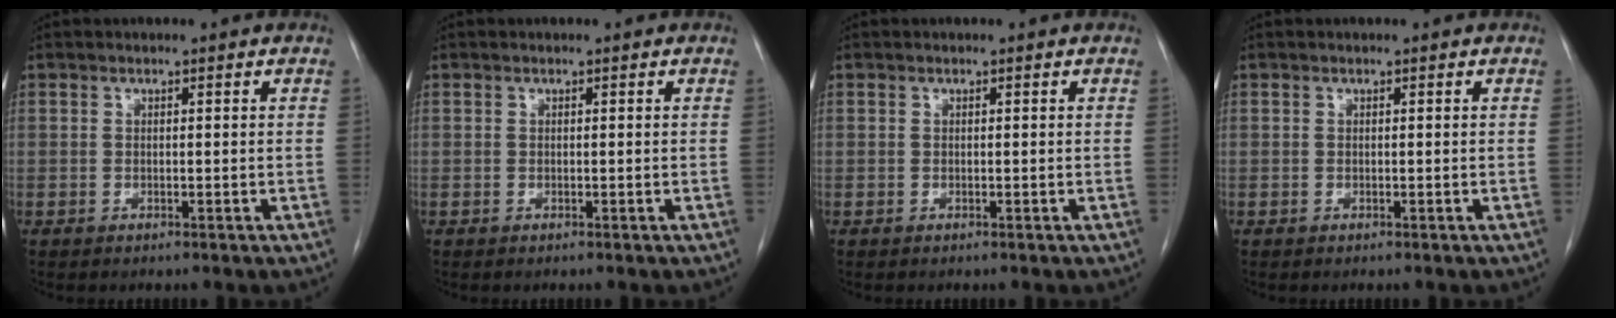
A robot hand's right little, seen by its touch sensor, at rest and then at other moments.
{"total": 0.0}
{"total": 0.0}
{"total": 0.0}